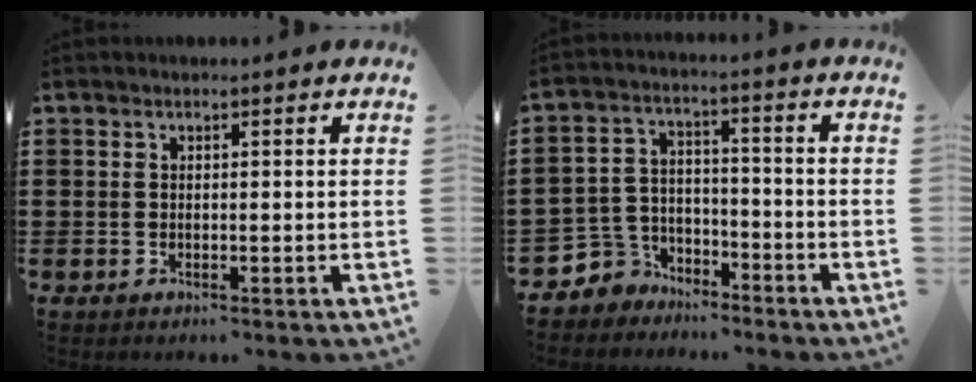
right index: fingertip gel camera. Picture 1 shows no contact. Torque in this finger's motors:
{"motor_torque": [-0.49, 1.51, 0.05, -0.07]}